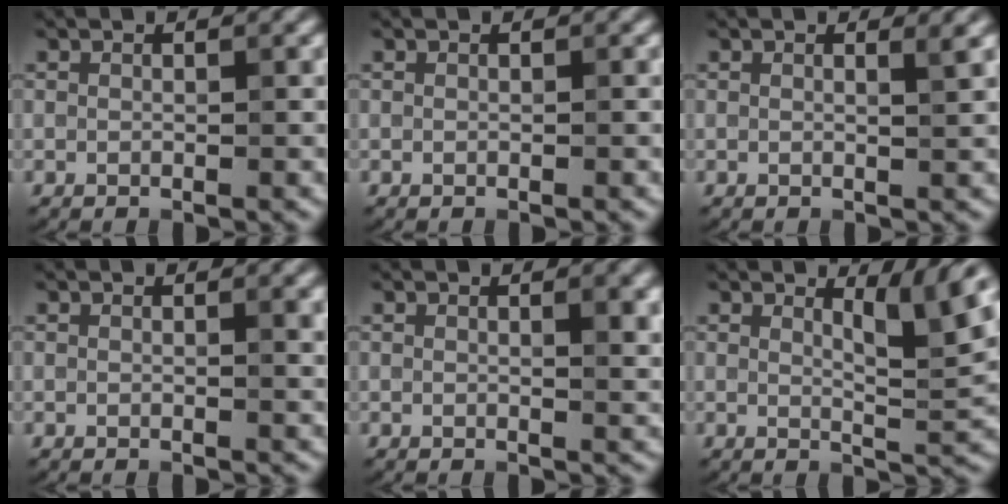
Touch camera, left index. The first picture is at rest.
{"total": 0.0}
{"total": 1.3, "force": [0.6, 0.4, 1.1], "torque": [-0.008, 0.003, 0.005]}
{"total": 1.1, "force": [0.4, 0.3, 0.9], "torque": [-0.010, -0.001, 0.004]}
{"total": 2.1, "force": [0.7, 0.6, 1.9], "torque": [-0.020, -0.001, 0.009]}
{"total": 4.3, "force": [2.2, 0.9, 3.6], "torque": [-0.055, -0.009, 0.034]}